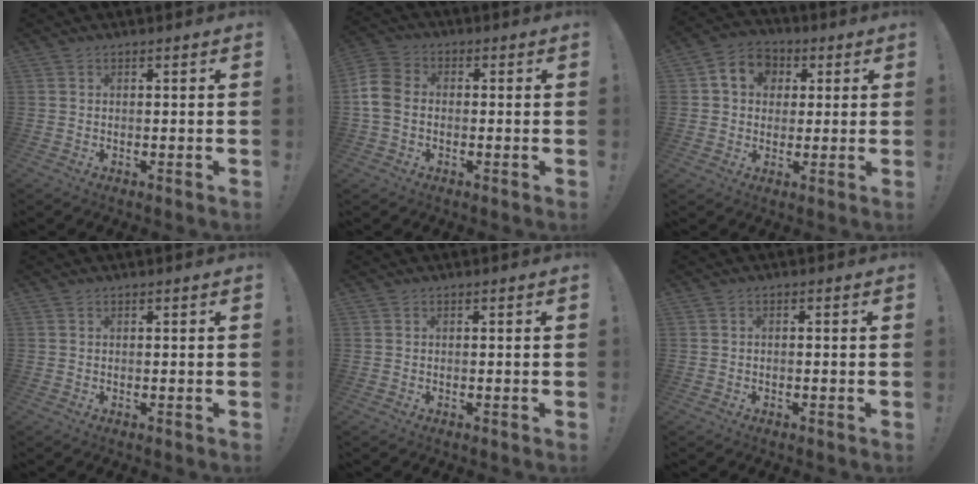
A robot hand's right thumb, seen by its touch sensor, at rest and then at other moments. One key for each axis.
{"total": 8.1, "fx": -0.9, "fy": 6.0, "fz": 5.4, "tx": -0.139, "ty": 0.008, "tz": -0.014}
{"total": 9.2, "fx": 2.1, "fy": 8.0, "fz": 4.0, "tx": -0.055, "ty": 0.002, "tz": 0.045}
{"total": 0.0}
{"total": 0.0}
{"total": 0.9, "fx": -0.8, "fy": -0.1, "fz": 0.5, "tx": -0.014, "ty": 0.003, "tz": -0.012}